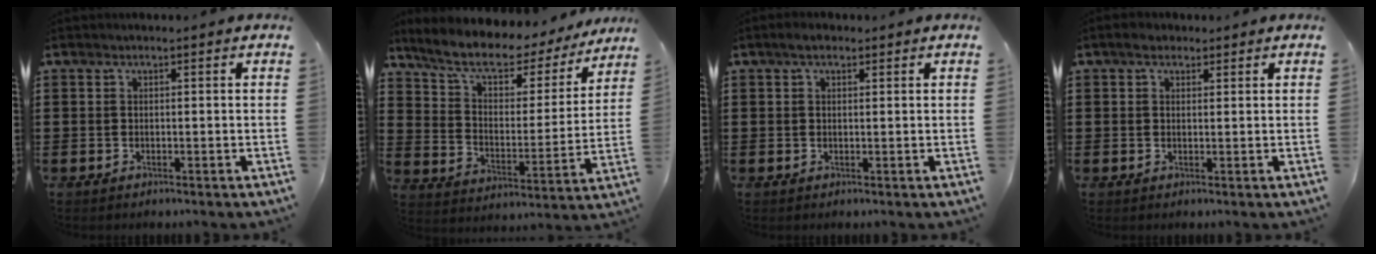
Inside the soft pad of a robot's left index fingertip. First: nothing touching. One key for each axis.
{"total": 8.1, "fx": 6.5, "fy": 2.8, "fz": 4.0, "tx": -0.098, "ty": -0.041, "tz": 0.106}
{"total": 1.6, "fx": 0.8, "fy": 0.9, "fz": 1.0, "tx": -0.022, "ty": 0.006, "tz": 0.014}
{"total": 1.9, "fx": 1.2, "fy": 1.2, "fz": 0.7, "tx": -0.011, "ty": 0.005, "tz": 0.020}